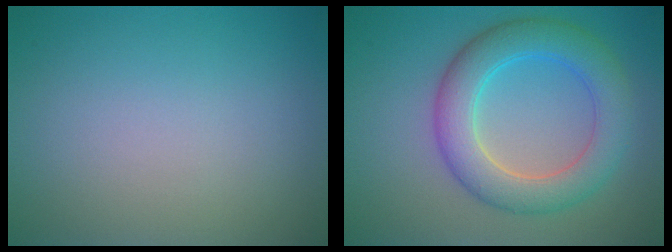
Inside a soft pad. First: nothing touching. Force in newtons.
{"total": 6.1, "press": 6.1, "slide": 0.2}